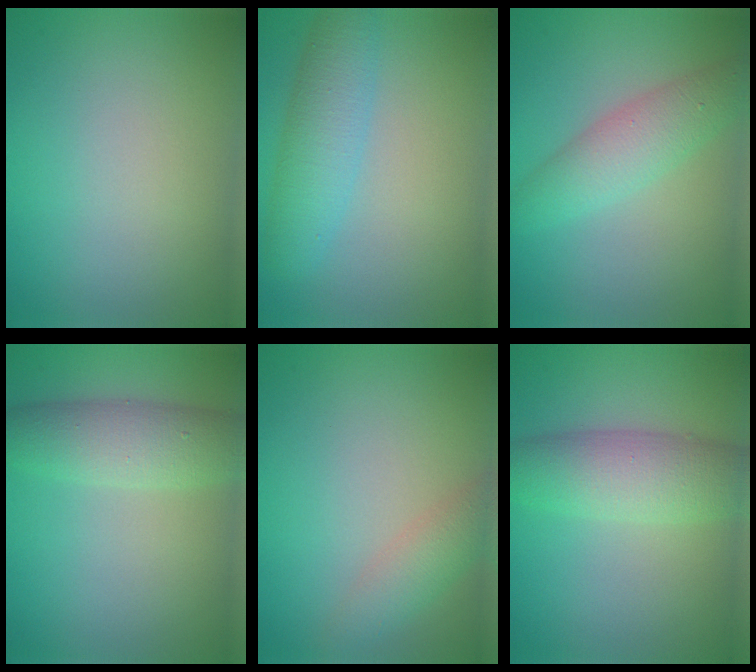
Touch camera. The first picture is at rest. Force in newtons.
{"total": 4.2, "press": 4.2, "slide": 0.2}
{"total": 3.6, "press": 3.6, "slide": 0.1}
{"total": 4.5, "press": 4.5, "slide": 0.1}
{"total": 2.5, "press": 2.5, "slide": 0.1}
{"total": 5.2, "press": 5.2, "slide": 0.1}